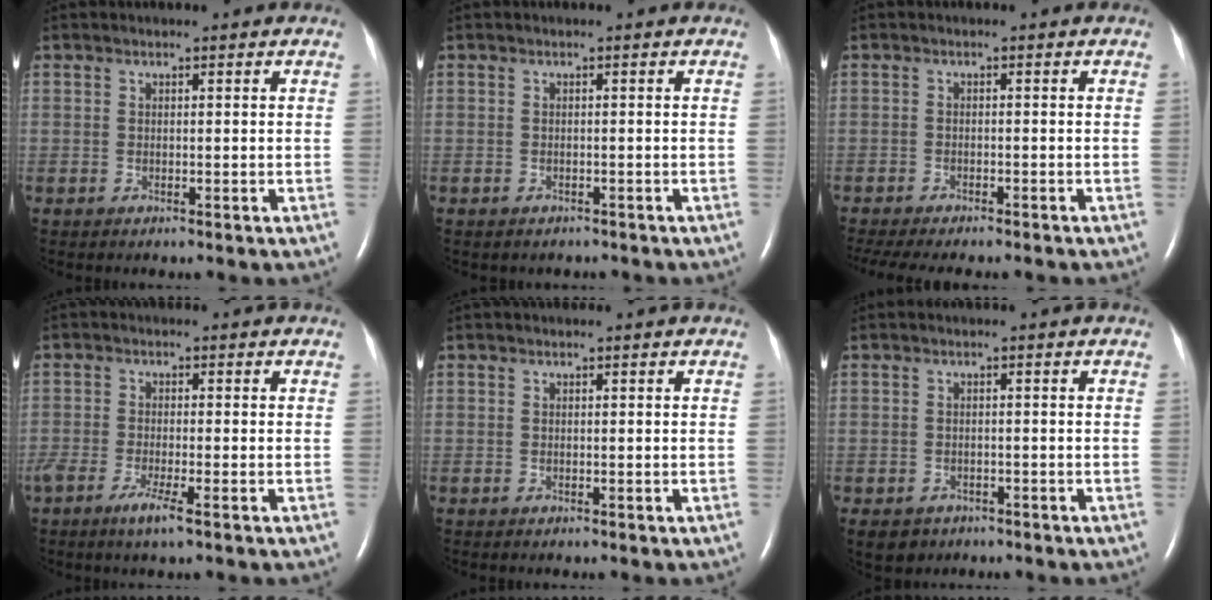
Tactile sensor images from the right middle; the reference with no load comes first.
{"total": 1.8, "force": [-1.6, 0.9, 0.3], "torque": [-0.006, 0.000, -0.015]}
{"total": 11.2, "force": [-9.6, 2.5, 5.3], "torque": [-0.080, -0.012, -0.127]}
{"total": 3.6, "force": [-2.1, 0.1, 2.9], "torque": [-0.057, -0.010, -0.042]}
{"total": 0.0}
{"total": 3.5, "force": [-2.3, 2.6, 0.5], "torque": [-0.004, 0.003, -0.029]}